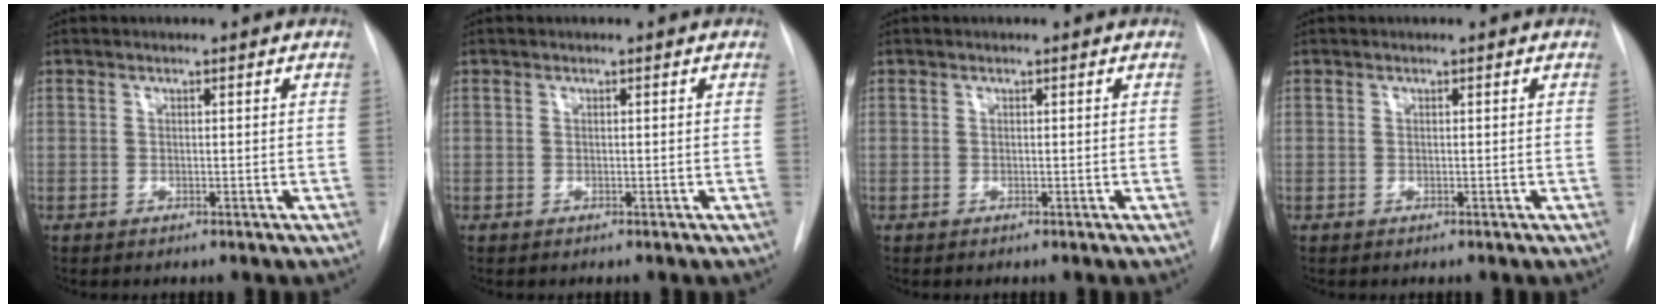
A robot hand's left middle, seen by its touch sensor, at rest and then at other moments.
{"total": 0.0}
{"total": 0.0}
{"total": 0.0}